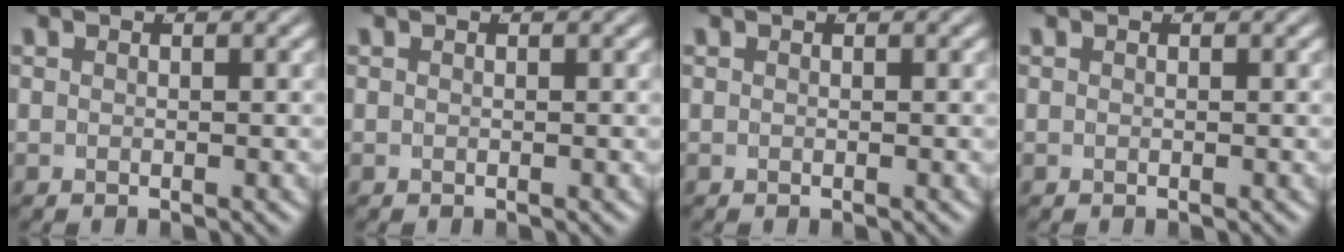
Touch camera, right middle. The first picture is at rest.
{"total": 0.0}
{"total": 0.0}
{"total": 0.0}